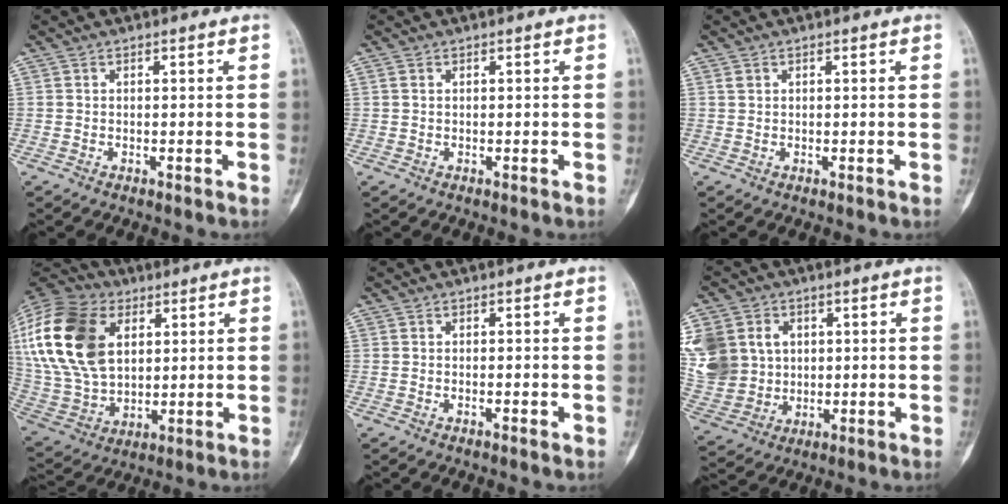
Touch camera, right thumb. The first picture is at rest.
{"total": 0.6, "force": [0.3, 0.3, 0.4], "torque": [-0.008, 0.003, 0.004]}
{"total": 0.7, "force": [0.4, 0.5, 0.3], "torque": [-0.004, 0.004, 0.008]}
{"total": 25.8, "force": [7.7, 16.9, 17.8], "torque": [-0.383, 0.006, 0.147]}
{"total": 0.7, "force": [-0.3, 0.2, 0.6], "torque": [-0.011, 0.000, -0.006]}
{"total": 19.8, "force": [4.4, 16.8, 9.4], "torque": [-0.229, 0.028, 0.106]}